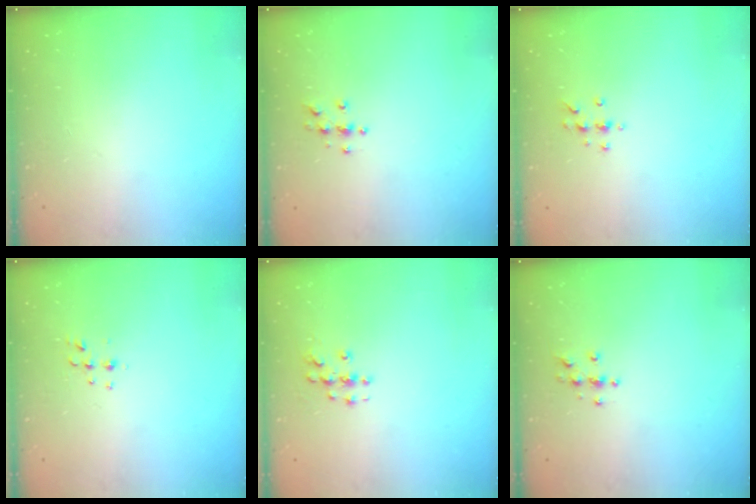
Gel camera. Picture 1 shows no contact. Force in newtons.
{"total": 4.0, "press": 4.0, "slide": 0.4}
{"total": 5.6, "press": 5.5, "slide": 0.7}
{"total": 4.9, "press": 4.8, "slide": 1.0}
{"total": 4.3, "press": 4.3, "slide": 0.6}
{"total": 3.7, "press": 3.7, "slide": 0.4}